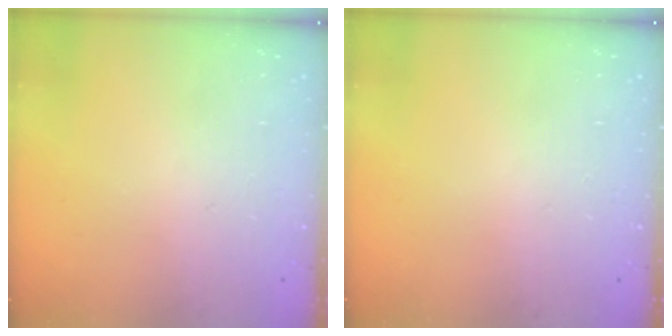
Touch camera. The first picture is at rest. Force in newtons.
{"total": 0.0}